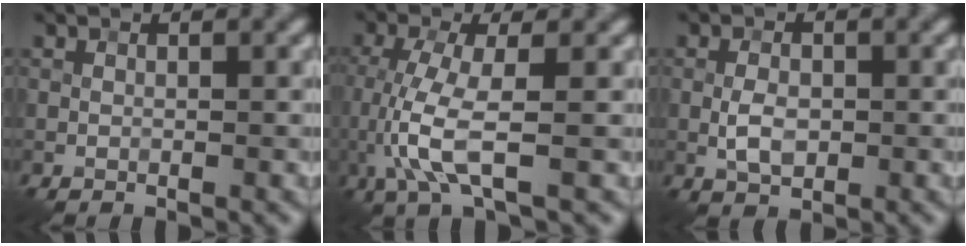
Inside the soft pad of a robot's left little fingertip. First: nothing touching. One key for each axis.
{"total": 5.3, "fx": -1.0, "fy": 1.3, "fz": 5.0, "tx": -0.119, "ty": -0.008, "tz": -0.018}
{"total": 2.5, "fx": -0.4, "fy": 1.5, "fz": 1.9, "tx": -0.037, "ty": 0.001, "tz": -0.008}